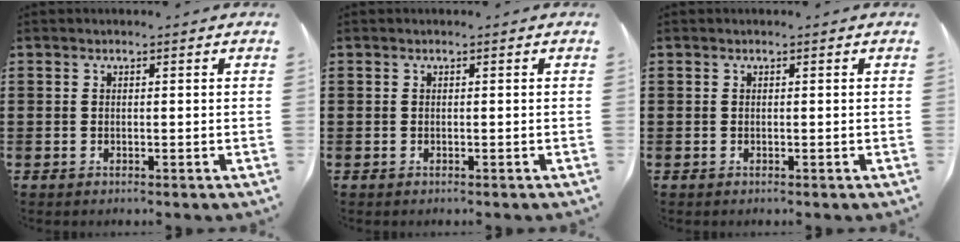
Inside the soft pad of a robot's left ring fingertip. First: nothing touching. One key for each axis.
{"total": 0.0}
{"total": 0.0}